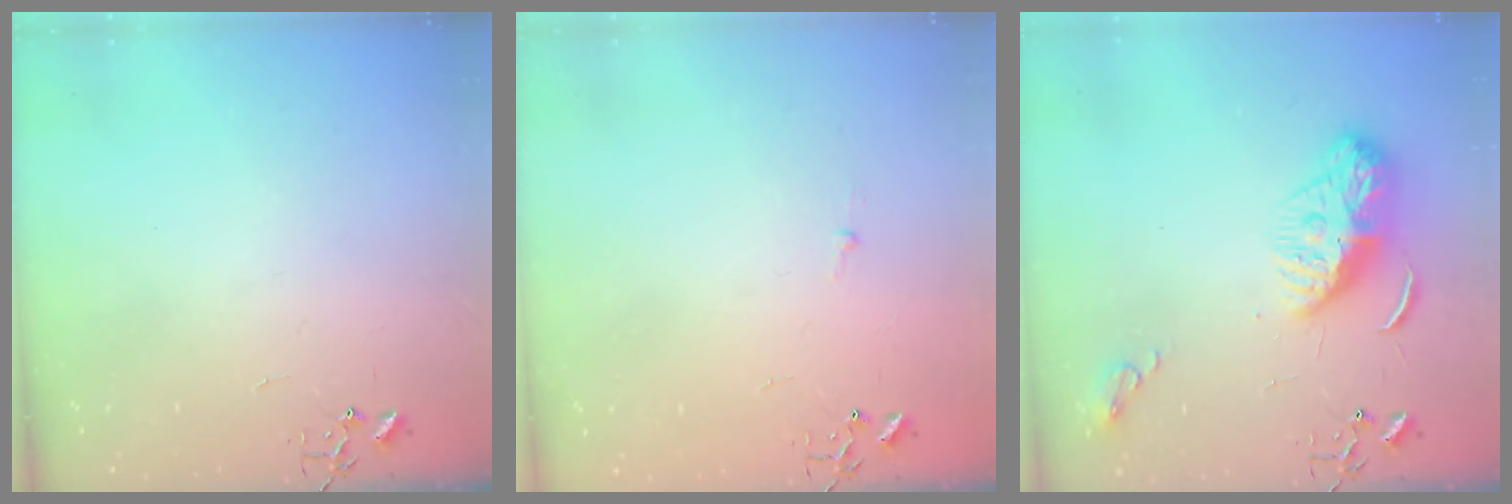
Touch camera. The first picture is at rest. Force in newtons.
{"total": 2.7, "press": 2.7, "slide": 0.3}
{"total": 10.0, "press": 10.0, "slide": 0.9}